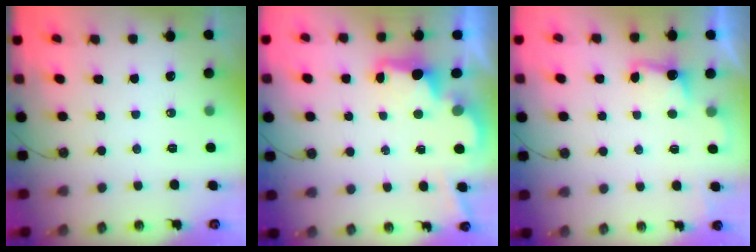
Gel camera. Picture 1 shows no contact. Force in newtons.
{"total": 2.5, "press": 2.4, "slide": 0.8}
{"total": 2.9, "press": 2.7, "slide": 1.0}